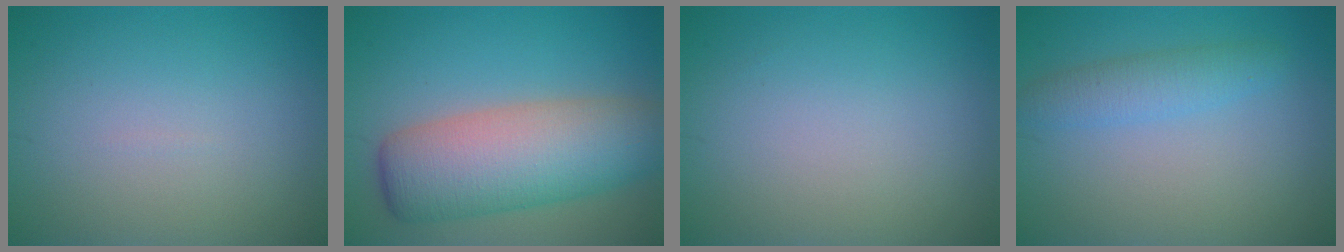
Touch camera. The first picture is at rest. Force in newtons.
{"total": 9.2, "press": 9.2, "slide": 0.4}
{"total": 0.0}
{"total": 2.4, "press": 2.4, "slide": 0.1}